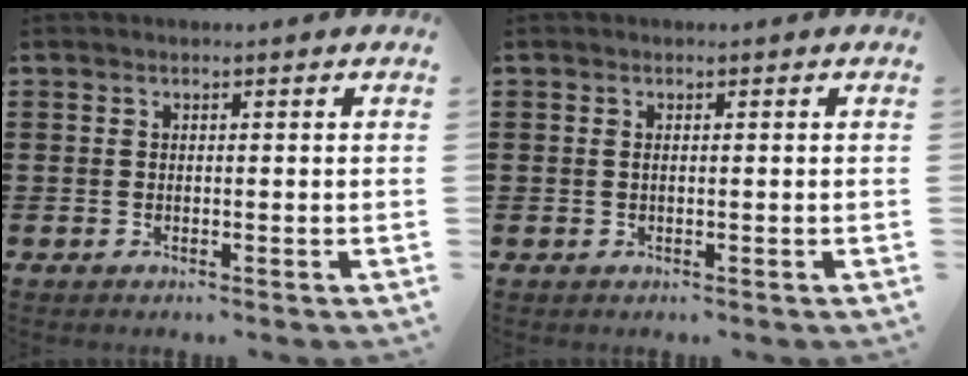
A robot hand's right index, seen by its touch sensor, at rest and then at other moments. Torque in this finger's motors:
{"motor_torque": [-0.24, 0.25, -0.01, -0.01]}